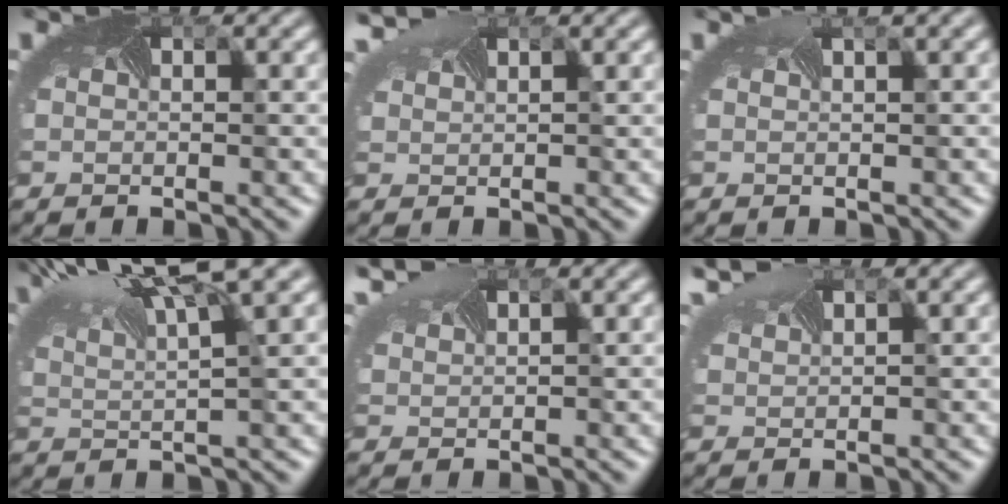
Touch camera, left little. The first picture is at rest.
{"total": 2.4, "force": [2.0, 0.6, 1.1], "torque": [-0.036, 0.018, 0.031]}
{"total": 2.6, "force": [1.7, 0.3, 2.0], "torque": [-0.029, 0.017, 0.022]}
{"total": 7.9, "force": [5.2, 1.9, 5.6], "torque": [-0.112, 0.028, 0.092]}
{"total": 2.9, "force": [2.3, 0.8, 1.6], "torque": [-0.044, 0.019, 0.038]}
{"total": 3.3, "force": [2.6, 0.9, 1.9], "torque": [-0.050, 0.020, 0.042]}